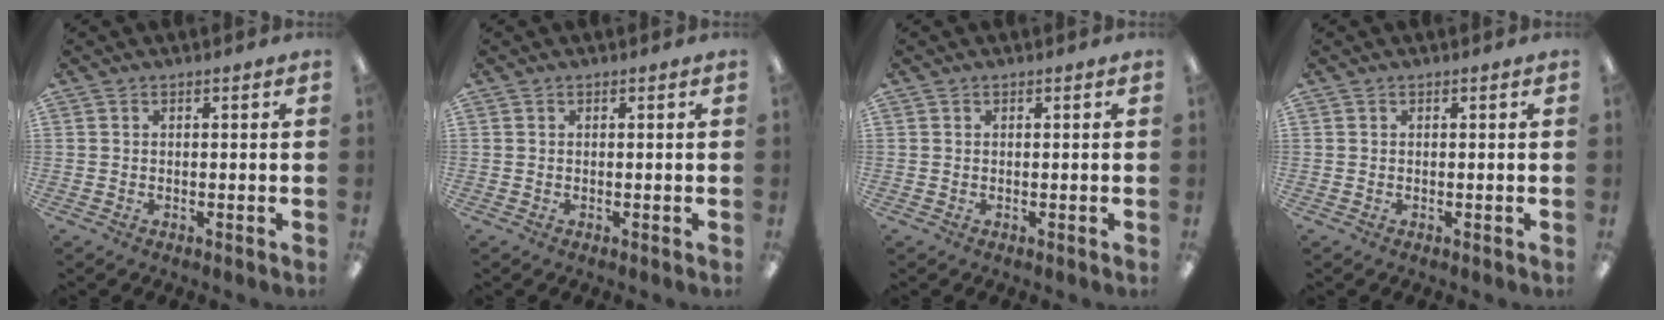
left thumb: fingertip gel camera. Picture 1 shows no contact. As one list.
[{"total": 0.0}, {"total": 0.0}, {"total": 0.0}]